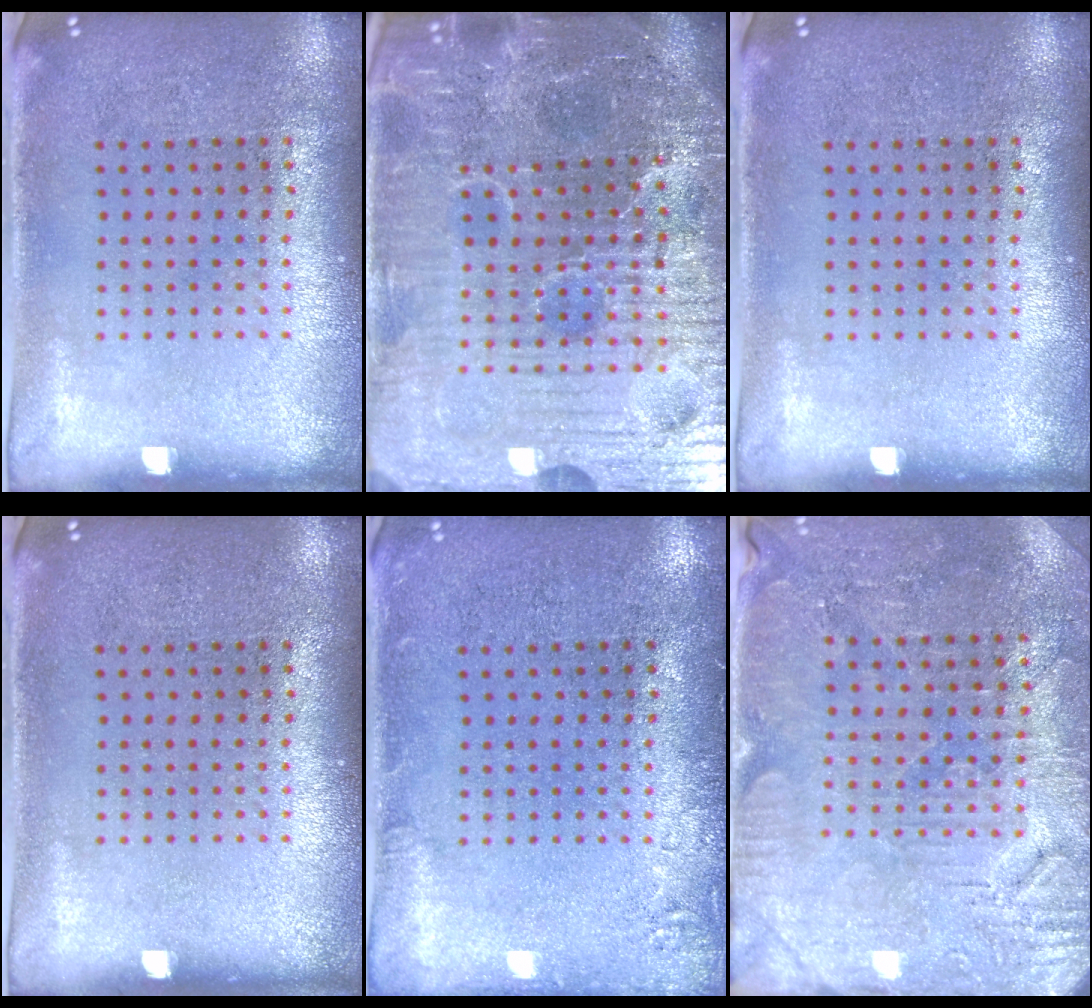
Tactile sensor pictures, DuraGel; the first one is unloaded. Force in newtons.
{"total": 7.3, "press": 6.6, "slide": 3.1}
{"total": 0.0}
{"total": 0.0}
{"total": 1.5, "press": 1.5, "slide": 0.2}
{"total": 3.3, "press": 3.2, "slide": 0.3}